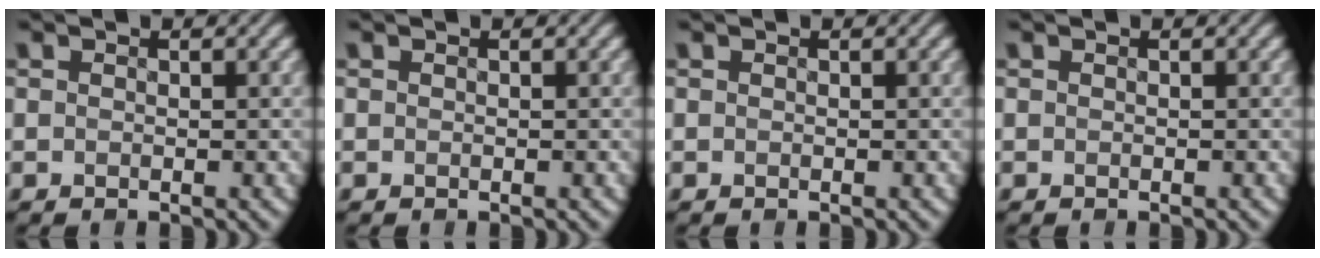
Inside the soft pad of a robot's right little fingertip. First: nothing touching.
{"total": 0.0}
{"total": 0.0}
{"total": 0.0}